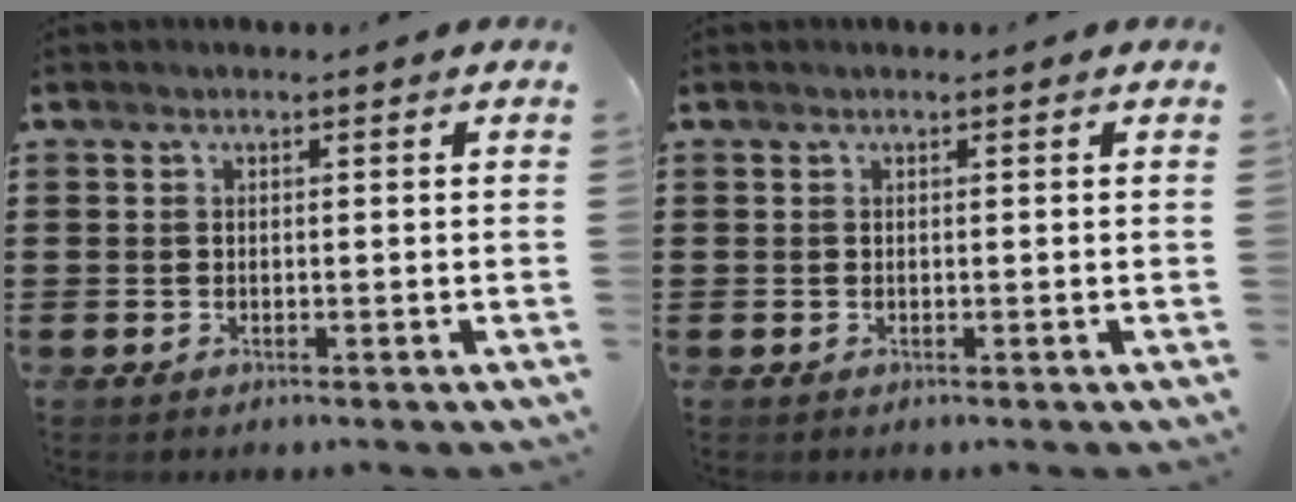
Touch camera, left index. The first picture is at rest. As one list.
[{"total": 0.0}]